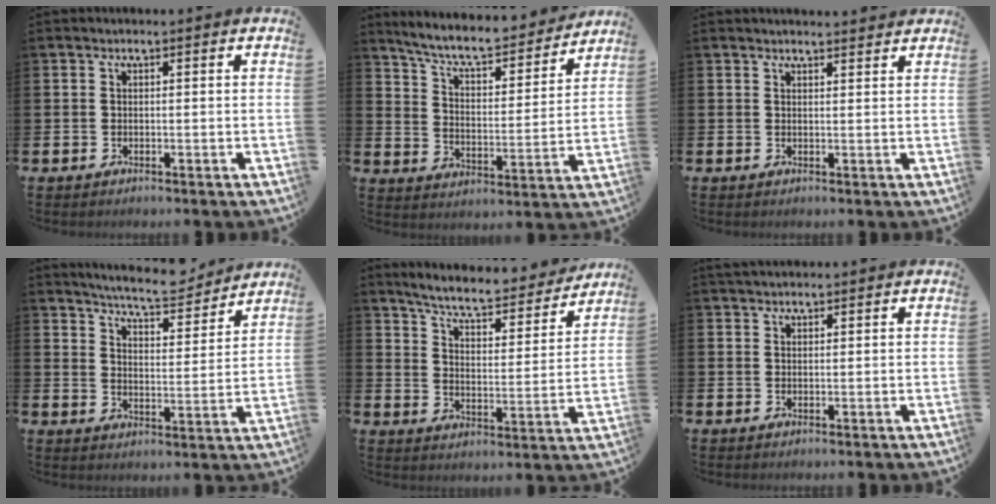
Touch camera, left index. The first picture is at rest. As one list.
[{"total": 8.1, "force": [7.4, 1.5, 2.9], "torque": [-0.084, -0.052, 0.125]}, {"total": 1.8, "force": [1.8, 0.1, 0.0], "torque": [0.006, -0.011, 0.030]}, {"total": 7.3, "force": [7.0, 0.6, 1.9], "torque": [-0.051, -0.046, 0.121]}, {"total": 7.4, "force": [6.9, 1.0, 2.6], "torque": [-0.075, -0.047, 0.114]}, {"total": 1.7, "force": [1.6, 0.5, 0.3], "torque": [0.002, 0.000, 0.027]}]